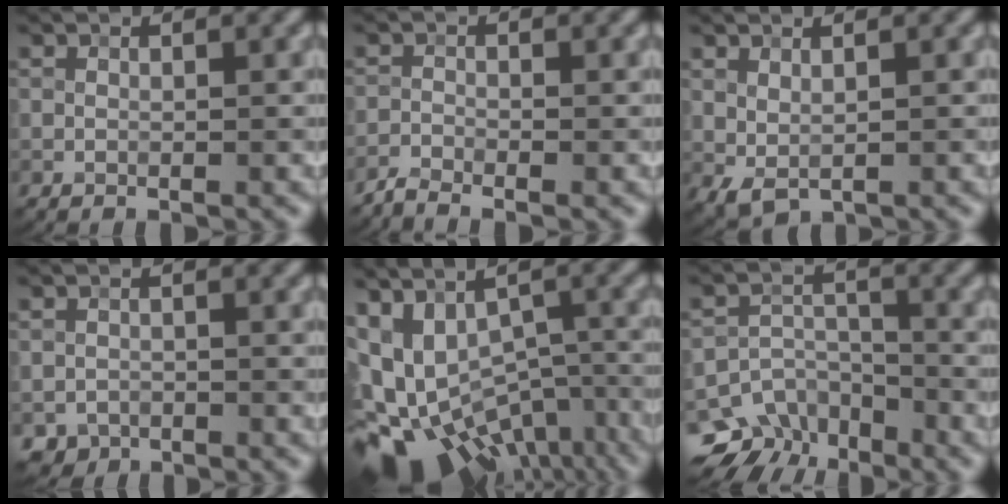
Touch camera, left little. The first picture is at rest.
{"total": 1.9, "force": [-1.8, 0.2, 0.6], "torque": [-0.017, -0.004, -0.045]}
{"total": 1.4, "force": [0.6, 0.8, 1.0], "torque": [-0.022, -0.003, 0.017]}
{"total": 1.5, "force": [-1.1, 1.1, 0.1], "torque": [0.008, -0.001, -0.021]}
{"total": 13.4, "force": [-6.2, 8.3, 8.5], "torque": [-0.140, -0.006, -0.055]}
{"total": 7.6, "force": [-5.6, 4.7, 2.2], "torque": [-0.014, -0.005, -0.090]}